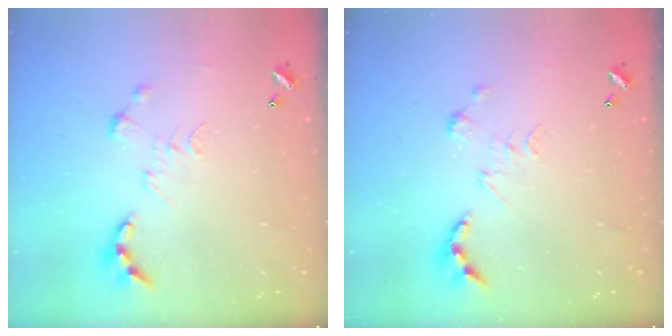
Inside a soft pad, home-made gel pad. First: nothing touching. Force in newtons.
{"total": 0.0}